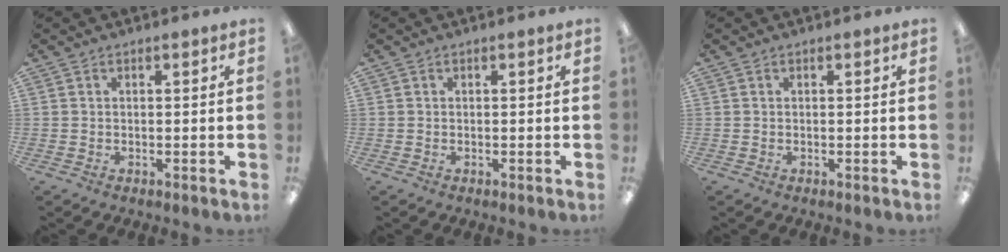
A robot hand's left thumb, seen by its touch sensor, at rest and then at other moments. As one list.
[{"total": 0.0}, {"total": 0.0}]